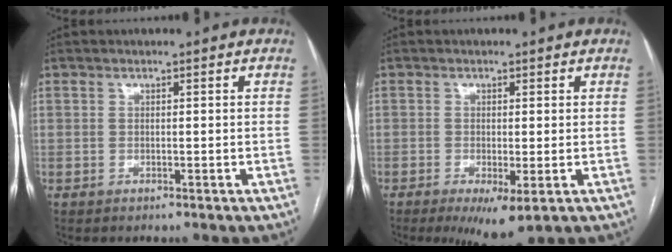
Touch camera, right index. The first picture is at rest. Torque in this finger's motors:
{"motor_torque": [1.06, -0.93, 0.36, 0.09]}